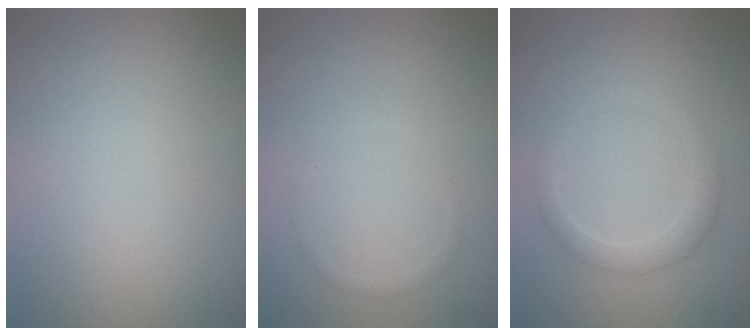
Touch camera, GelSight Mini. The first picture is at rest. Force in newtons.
{"total": 0.6, "press": 0.6, "slide": 0.1}
{"total": 2.2, "press": 2.2, "slide": 0.0}